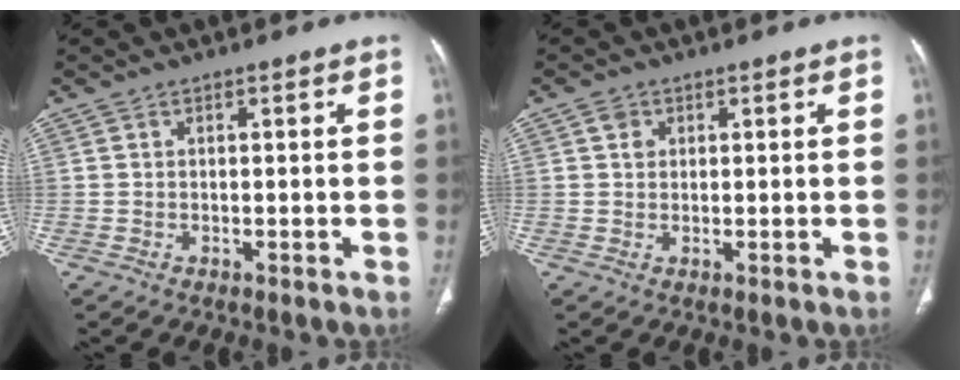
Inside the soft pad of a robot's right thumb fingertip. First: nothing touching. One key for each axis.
{"total": 1.9, "fx": 0.7, "fy": 1.6, "fz": 0.7, "tx": -0.006, "ty": -0.001, "tz": 0.009}